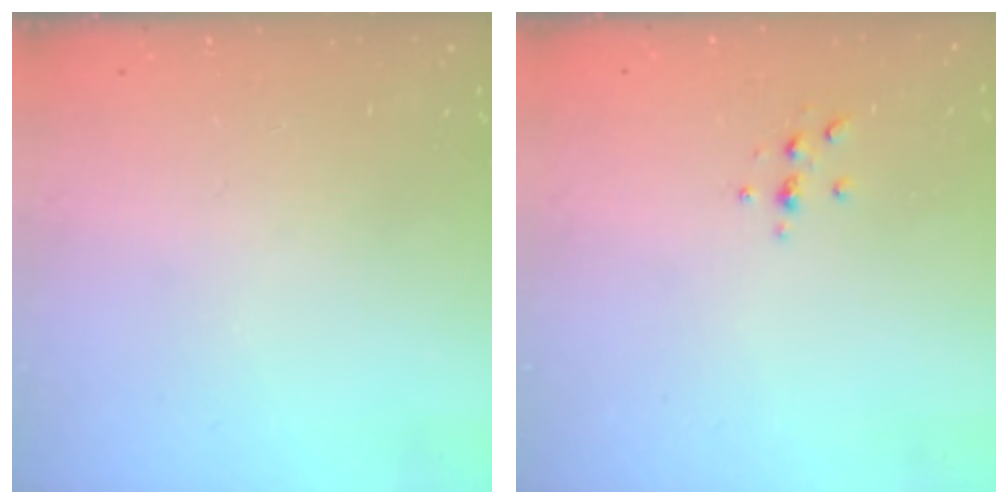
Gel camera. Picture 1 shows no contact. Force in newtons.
{"total": 2.3, "press": 2.2, "slide": 0.2}